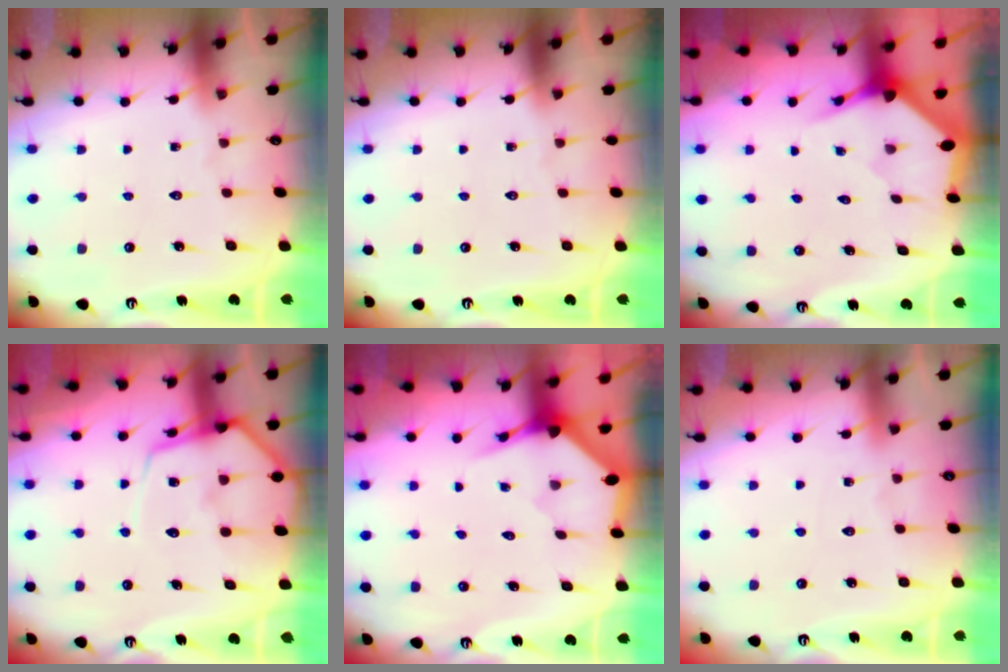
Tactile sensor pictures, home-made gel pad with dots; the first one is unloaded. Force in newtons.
{"total": 0.0}
{"total": 2.9, "press": 2.9, "slide": 0.2}
{"total": 10.8, "press": 10.7, "slide": 1.2}
{"total": 3.2, "press": 3.2, "slide": 0.3}
{"total": 3.1, "press": 3.1, "slide": 0.5}